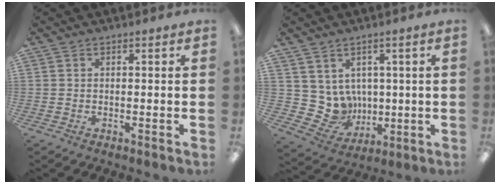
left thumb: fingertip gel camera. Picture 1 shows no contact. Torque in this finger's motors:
{"motor_torque": [-0.33, 0.05, -0.12, 0.01, 0.00]}